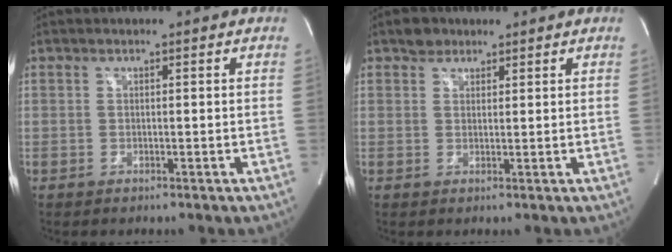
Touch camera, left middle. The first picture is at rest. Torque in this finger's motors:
{"motor_torque": [0.10, -0.08, -0.11, 0.01]}